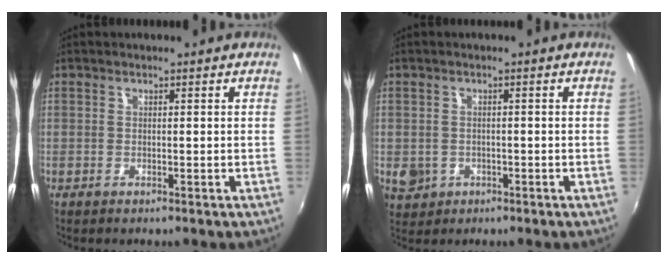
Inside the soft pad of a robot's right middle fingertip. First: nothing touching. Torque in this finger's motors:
{"motor_torque": [0.22, -0.15, 0.00, 0.02]}